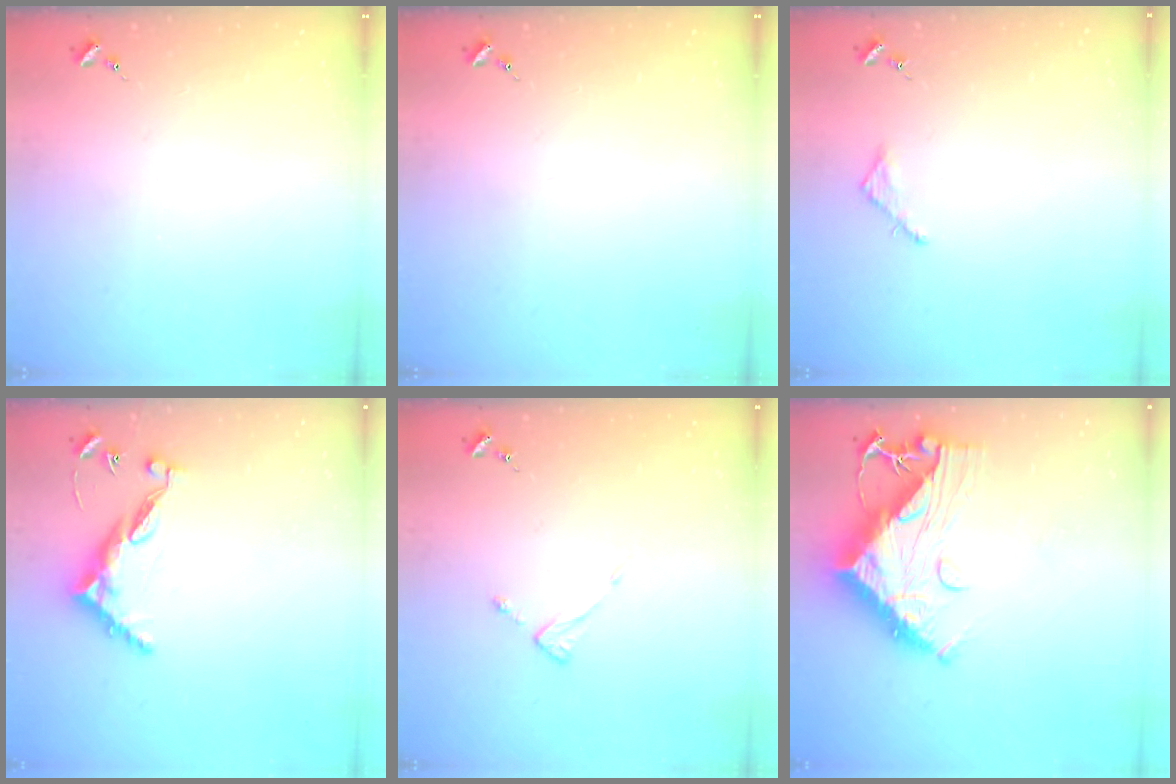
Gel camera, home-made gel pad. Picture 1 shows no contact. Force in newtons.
{"total": 0.0}
{"total": 2.5, "press": 2.5, "slide": 0.2}
{"total": 9.8, "press": 9.7, "slide": 1.0}
{"total": 2.6, "press": 2.6, "slide": 0.3}
{"total": 14.5, "press": 14.4, "slide": 1.6}